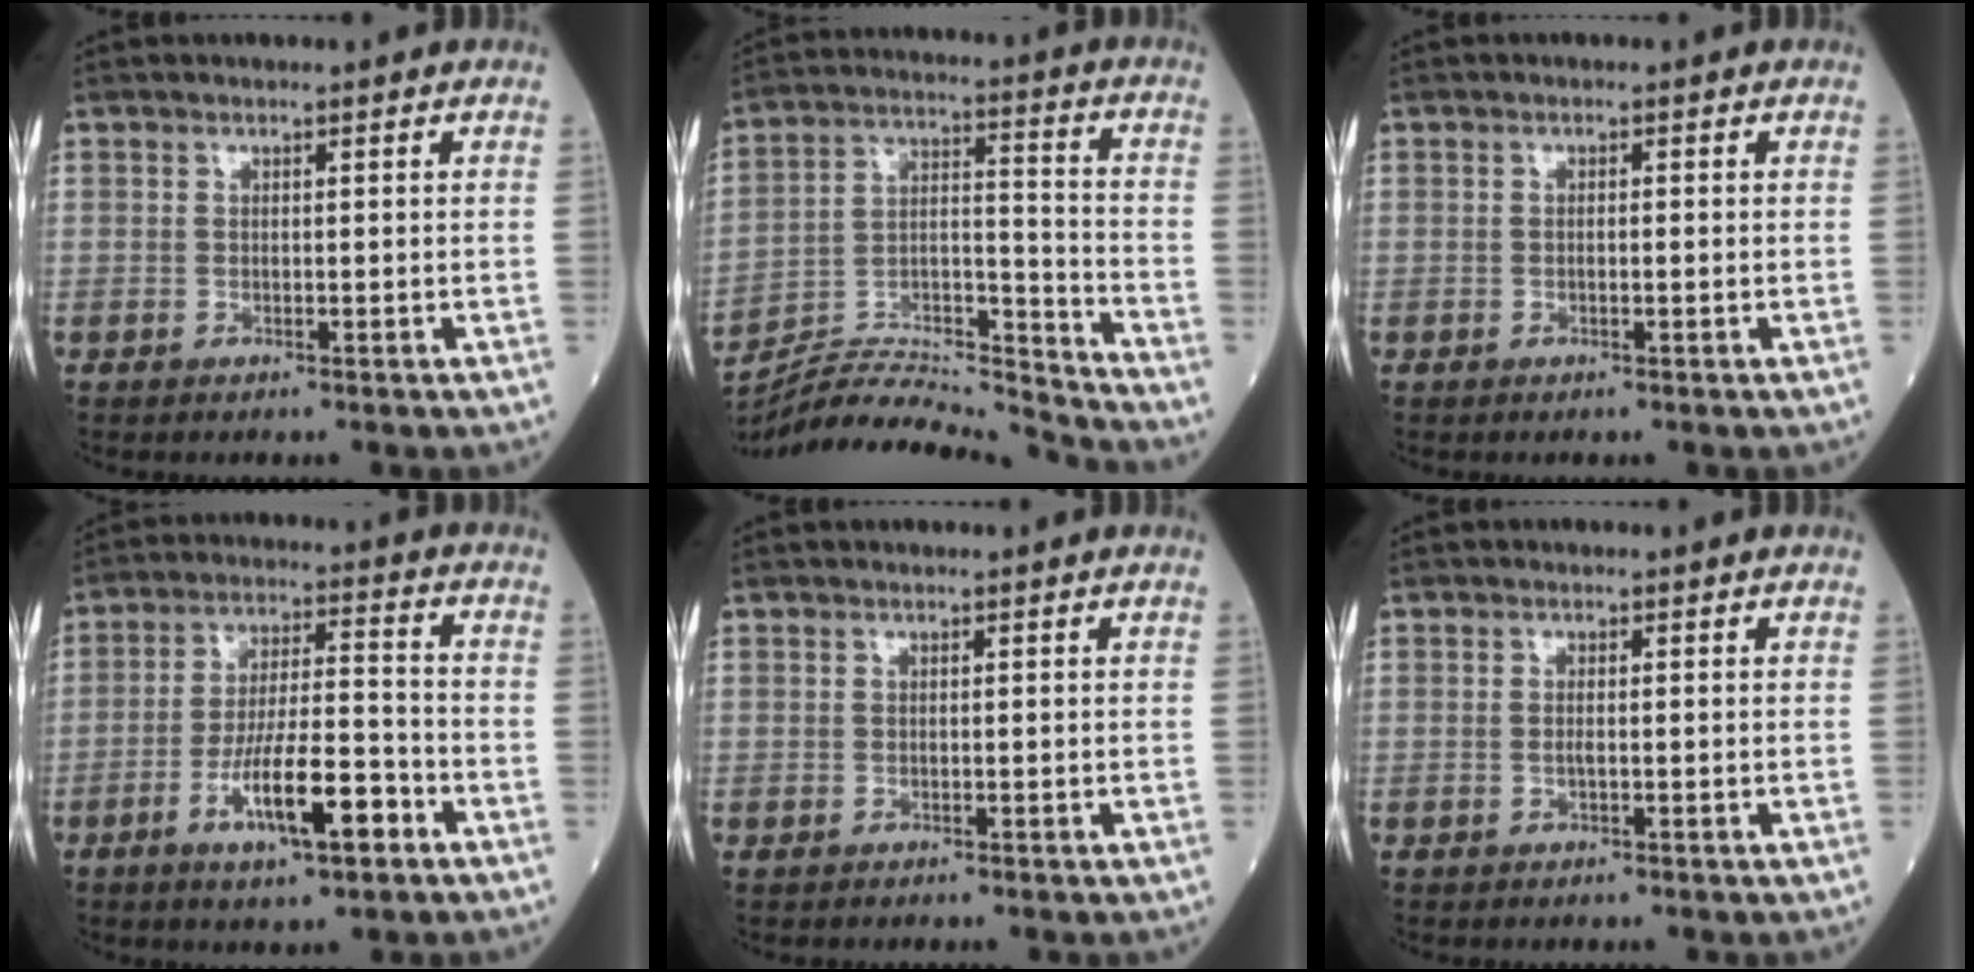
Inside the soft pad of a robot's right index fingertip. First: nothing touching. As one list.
[{"total": 16.8, "force": [-16.6, -1.0, 2.6], "torque": [-0.044, 0.037, -0.285]}, {"total": 0.7, "force": [-0.2, 0.1, 0.7], "torque": [-0.013, 0.001, -0.004]}, {"total": 11.6, "force": [-5.2, 2.2, 10.1], "torque": [-0.184, 0.001, -0.088]}, {"total": 0.0}, {"total": 1.0, "force": [-0.2, 0.2, 1.0], "torque": [-0.023, -0.001, -0.003]}]